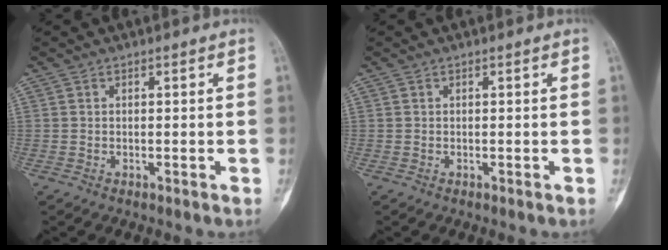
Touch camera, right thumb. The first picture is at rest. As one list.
[{"total": 0.0}]